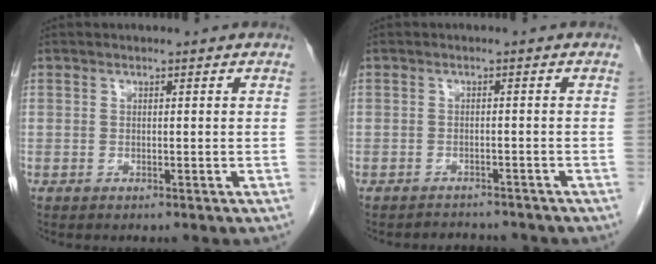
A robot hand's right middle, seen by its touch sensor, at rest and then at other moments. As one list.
[{"total": 4.5, "force": [-4.3, 1.1, 0.5], "torque": [-0.009, -0.001, -0.054]}]